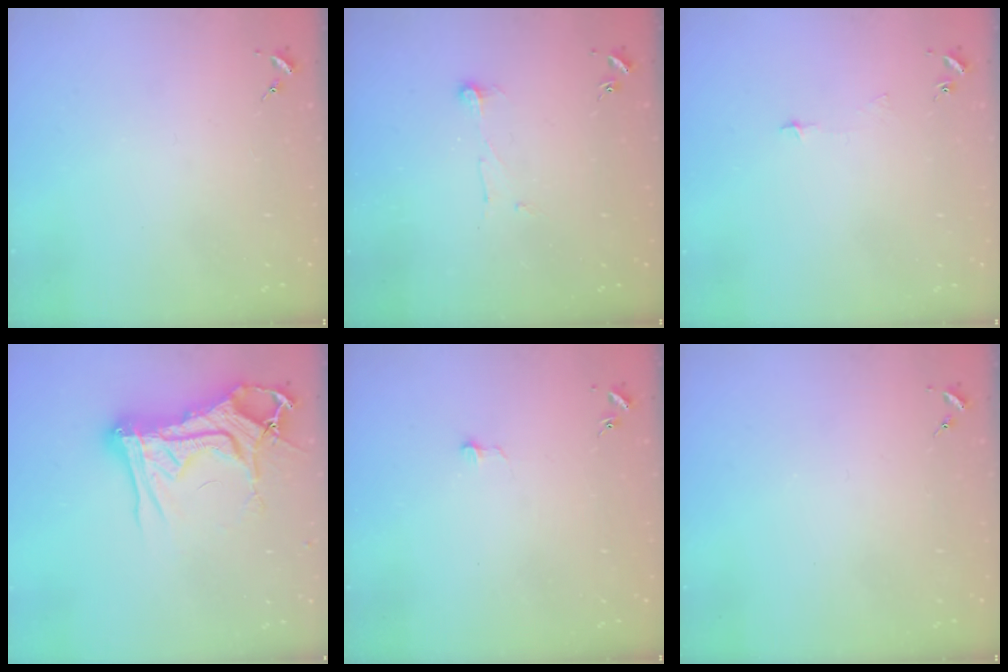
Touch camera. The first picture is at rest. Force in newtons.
{"total": 6.5, "press": 6.5, "slide": 0.7}
{"total": 3.4, "press": 3.4, "slide": 0.3}
{"total": 23.0, "press": 22.9, "slide": 2.5}
{"total": 3.1, "press": 3.1, "slide": 0.3}
{"total": 0.0}